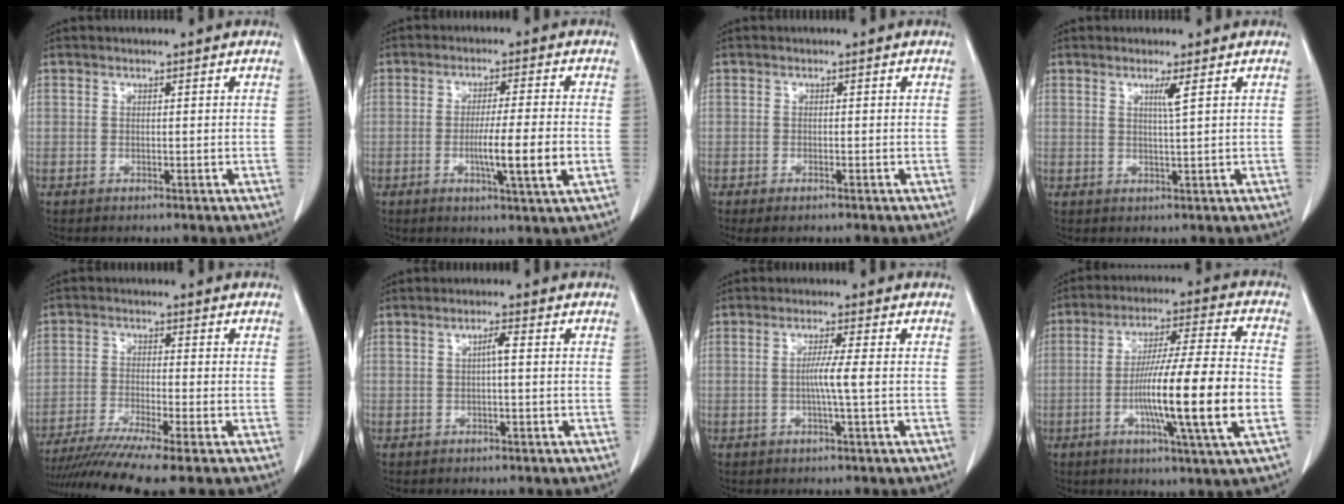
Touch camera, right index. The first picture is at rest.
{"total": 8.4, "force": [-1.8, -0.5, 8.2], "torque": [-0.135, -0.015, -0.032]}
{"total": 3.3, "force": [-2.1, 1.1, 2.3], "torque": [-0.040, -0.008, -0.029]}
{"total": 2.0, "force": [0.9, -0.6, 1.7], "torque": [-0.034, -0.006, 0.017]}
{"total": 10.7, "force": [-8.7, -1.5, 6.1], "torque": [-0.090, -0.030, -0.139]}
{"total": 1.7, "force": [0.1, 0.1, 1.7], "torque": [-0.031, 0.004, 0.001]}
{"total": 3.3, "force": [-0.4, -0.7, 3.2], "torque": [-0.059, -0.002, -0.009]}
{"total": 16.9, "force": [-3.8, -0.4, 16.4], "torque": [-0.285, -0.009, -0.070]}